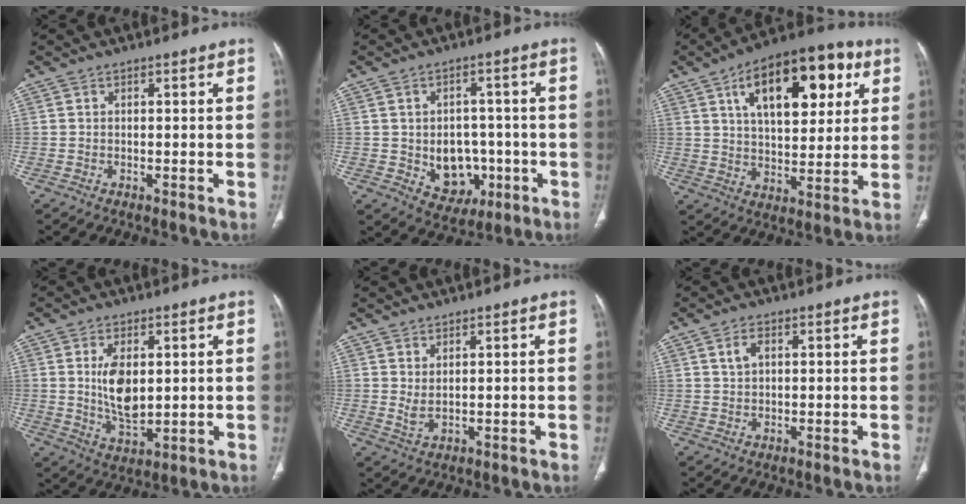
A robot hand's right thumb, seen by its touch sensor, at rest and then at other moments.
{"total": 9.4, "force": [-1.9, 7.5, 5.4], "torque": [-0.037, 0.014, -0.009]}
{"total": 21.6, "force": [8.2, 10.8, 16.8], "torque": [-0.213, -0.003, 0.124]}
{"total": 8.6, "force": [1.4, 4.5, 7.2], "torque": [-0.121, -0.018, 0.036]}
{"total": 2.5, "force": [0.9, 1.0, 2.2], "torque": [-0.045, -0.010, 0.025]}
{"total": 2.7, "force": [1.0, 1.7, 1.9], "torque": [-0.033, 0.002, 0.022]}